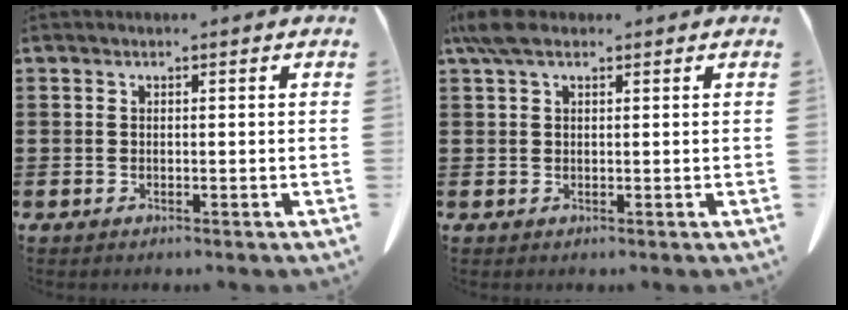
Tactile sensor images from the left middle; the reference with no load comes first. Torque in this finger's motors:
{"motor_torque": [1.60, 0.55, 0.34, 0.10]}